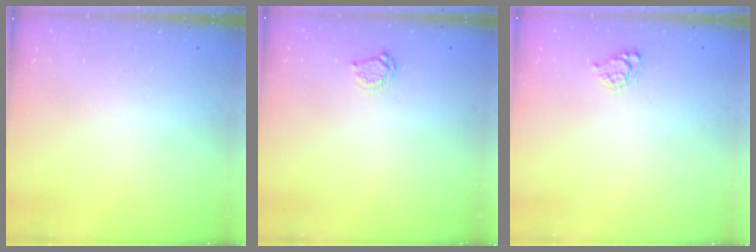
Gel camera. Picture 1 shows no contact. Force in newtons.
{"total": 3.8, "press": 3.8, "slide": 0.5}
{"total": 4.5, "press": 4.5, "slide": 0.4}